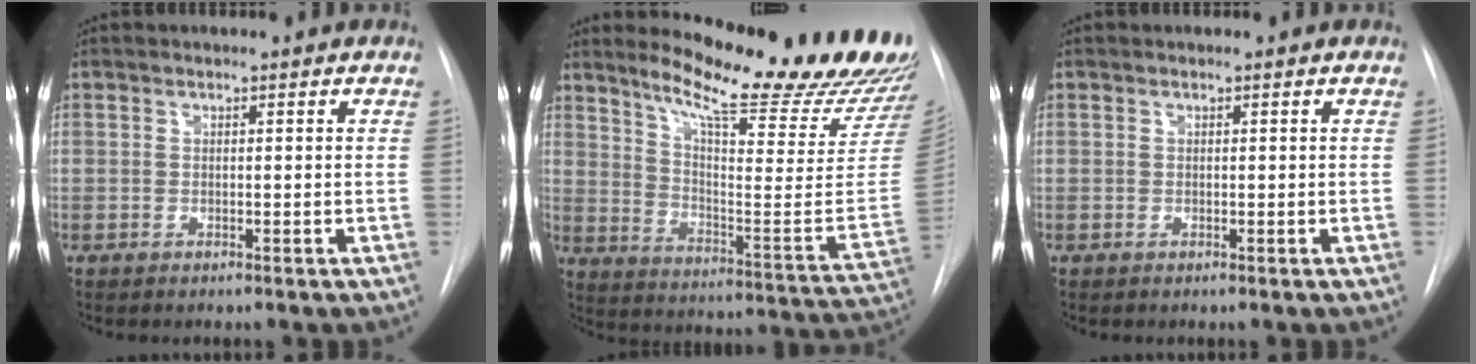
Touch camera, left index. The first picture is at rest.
{"total": 24.6, "force": [21.0, 1.8, 12.8], "torque": [-0.192, -0.114, 0.271]}
{"total": 0.7, "force": [-0.7, -0.1, -0.1], "torque": [0.002, -0.006, -0.011]}